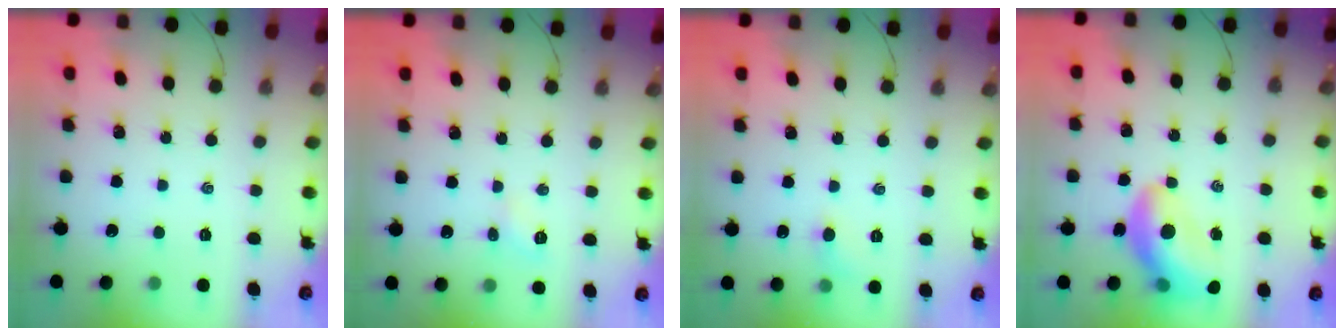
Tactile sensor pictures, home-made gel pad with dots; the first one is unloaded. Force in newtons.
{"total": 5.0, "press": 4.8, "slide": 1.6}
{"total": 5.0, "press": 4.8, "slide": 1.3}
{"total": 12.5, "press": 11.9, "slide": 3.7}